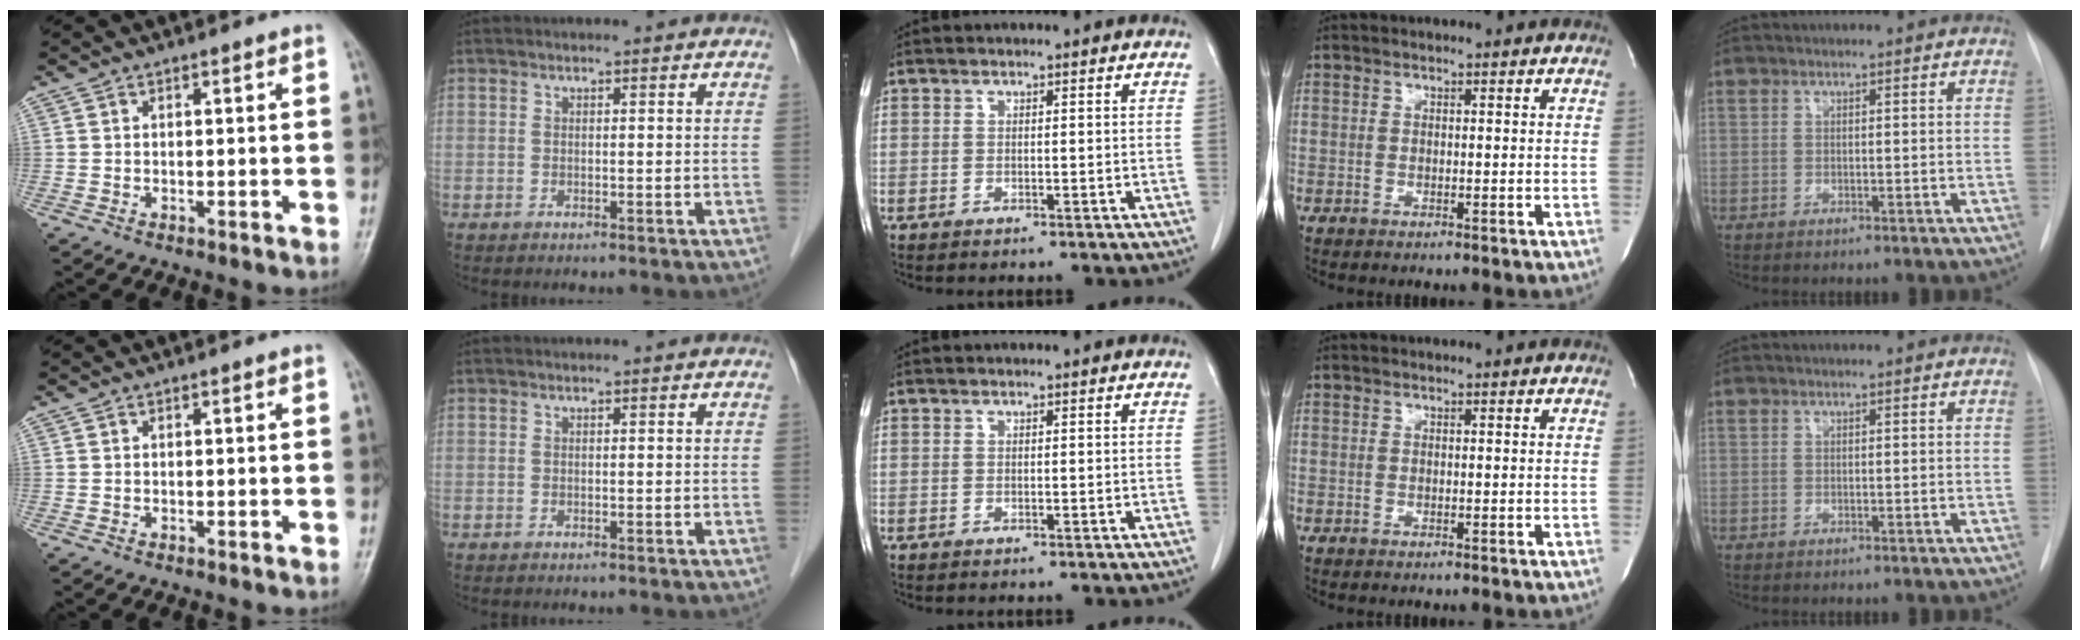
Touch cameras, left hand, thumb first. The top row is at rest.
{}